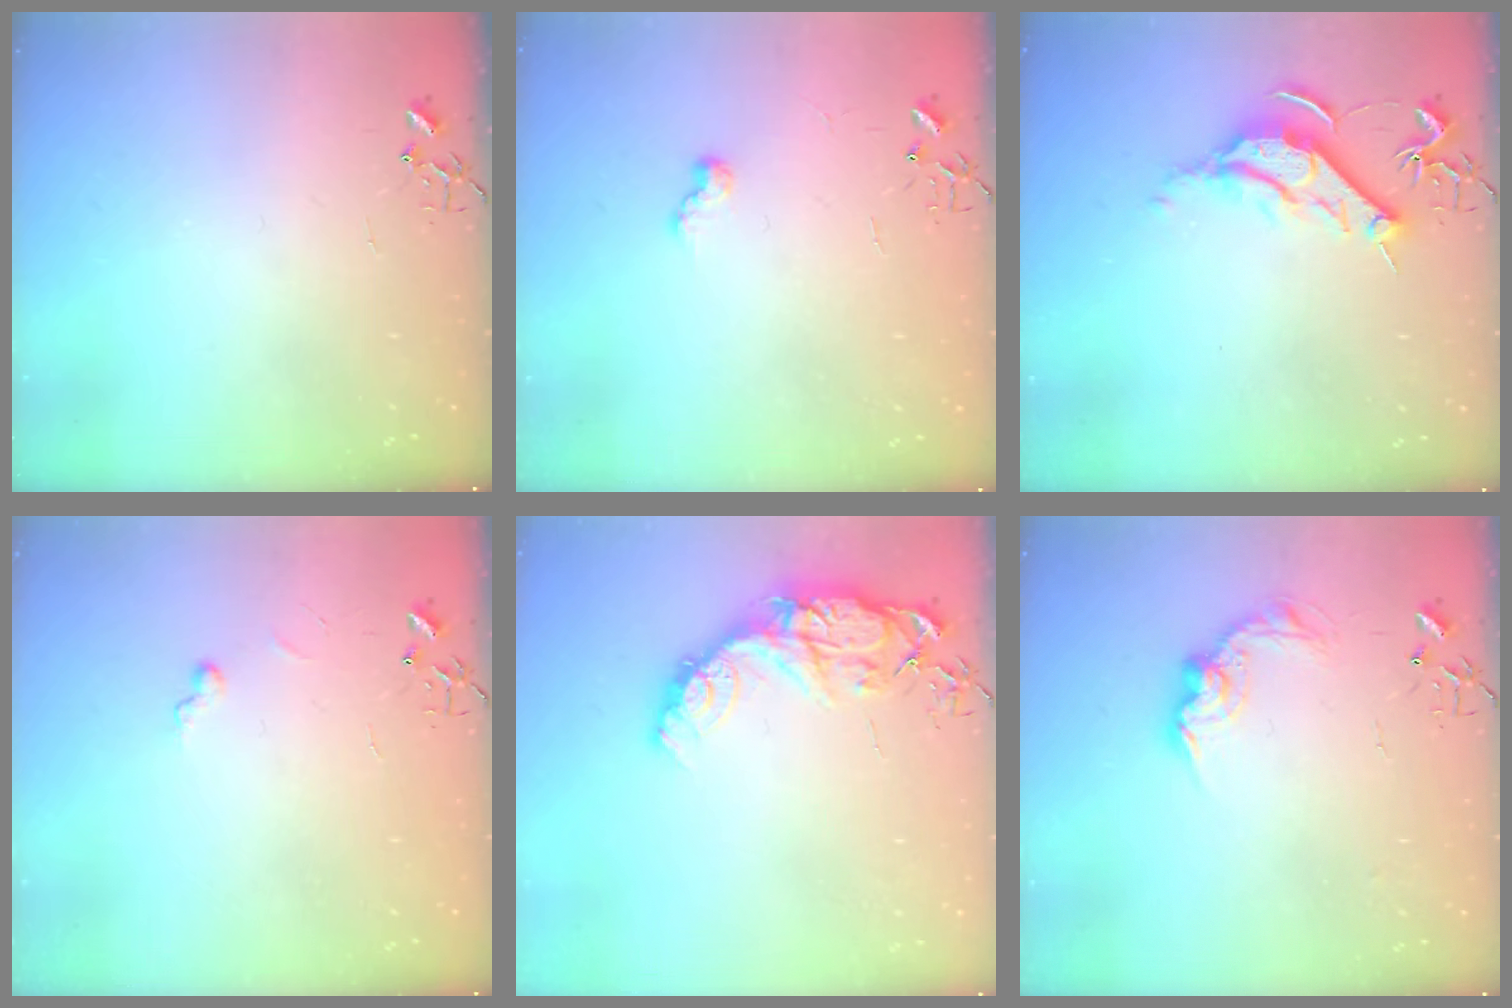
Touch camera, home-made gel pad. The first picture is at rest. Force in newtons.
{"total": 7.2, "press": 7.2, "slide": 0.5}
{"total": 10.4, "press": 10.4, "slide": 0.2}
{"total": 5.2, "press": 5.2, "slide": 0.5}
{"total": 14.3, "press": 14.3, "slide": 1.1}
{"total": 11.5, "press": 11.5, "slide": 0.5}